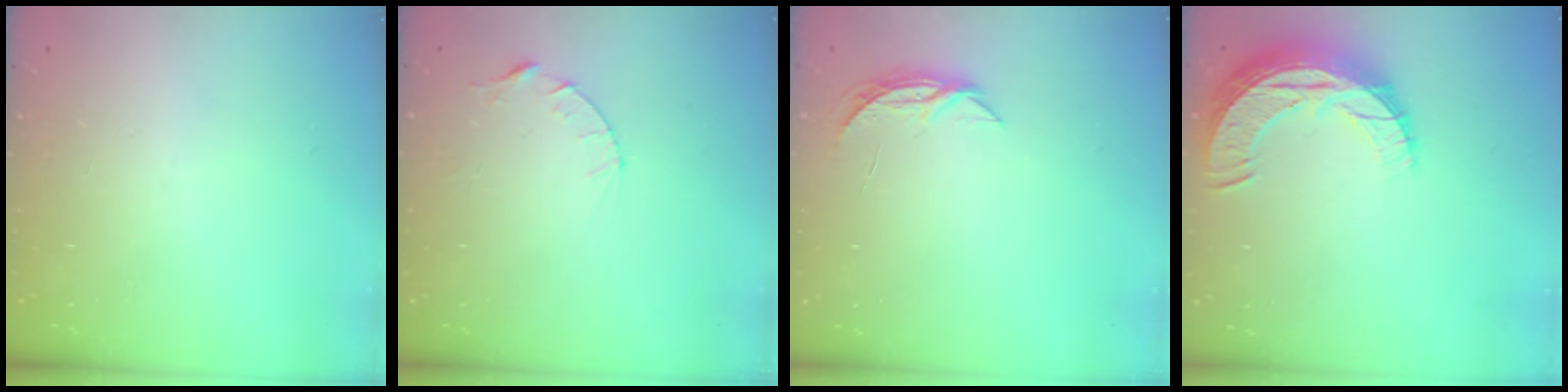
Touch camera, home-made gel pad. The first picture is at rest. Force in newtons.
{"total": 4.3, "press": 4.2, "slide": 0.4}
{"total": 4.8, "press": 4.7, "slide": 0.5}
{"total": 10.9, "press": 10.9, "slide": 0.7}